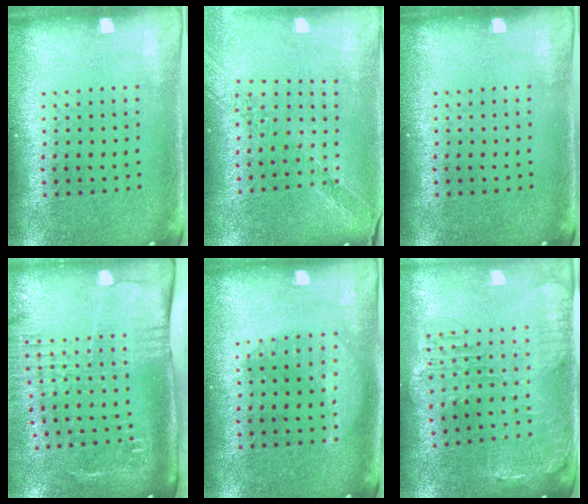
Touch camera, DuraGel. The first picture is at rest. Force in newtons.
{"total": 1.1, "press": 1.1, "slide": 0.2}
{"total": 0.0}
{"total": 2.7, "press": 2.2, "slide": 1.7}
{"total": 2.3, "press": 2.3, "slide": 0.3}
{"total": 1.5, "press": 1.4, "slide": 0.4}